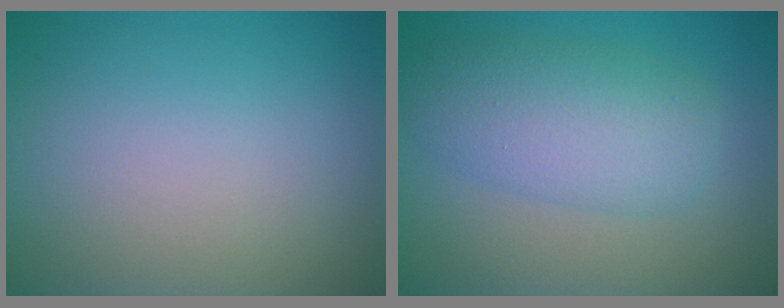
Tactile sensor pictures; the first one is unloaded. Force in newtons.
{"total": 5.7, "press": 5.7, "slide": 0.3}